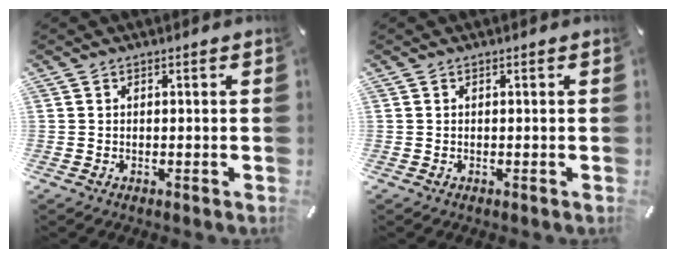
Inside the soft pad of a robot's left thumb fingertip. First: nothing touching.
{"total": 0.0}